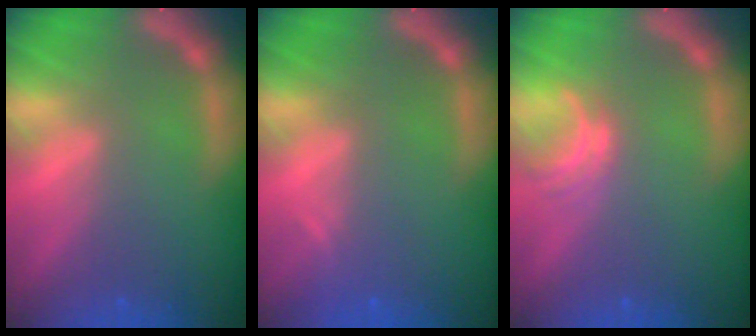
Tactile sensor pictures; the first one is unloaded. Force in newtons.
{"total": 0.9}
{"total": 2.0}